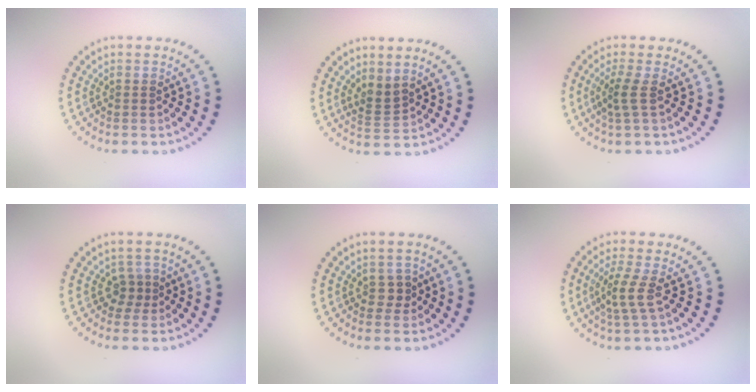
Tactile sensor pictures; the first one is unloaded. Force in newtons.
{"total": 1.9, "press": 1.3, "slide": 1.3}
{"total": 1.9, "press": 1.3, "slide": 1.4}
{"total": 1.4, "press": 1.1, "slide": 0.9}
{"total": 0.9, "press": 0.8, "slide": 0.4}
{"total": 2.3, "press": 1.5, "slide": 1.7}